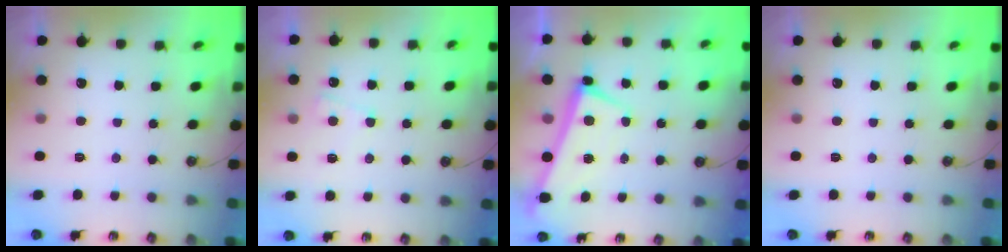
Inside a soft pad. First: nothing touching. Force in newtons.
{"total": 3.2, "press": 3.1, "slide": 0.8}
{"total": 1.2, "press": 0.9, "slide": 0.9}
{"total": 0.0}